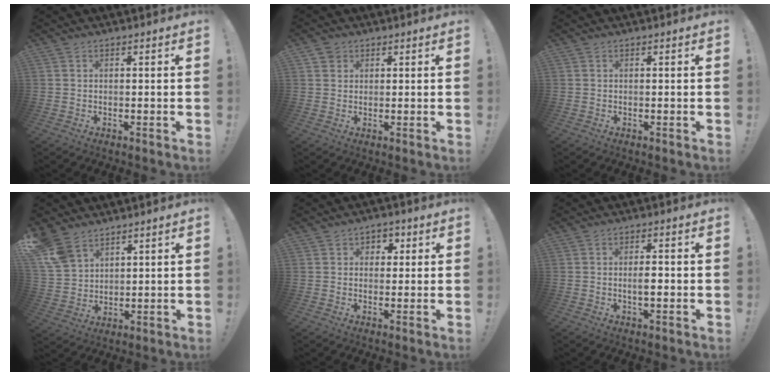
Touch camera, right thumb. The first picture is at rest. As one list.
[{"total": 2.4, "force": [1.5, 1.8, 0.4], "torque": [0.000, -0.006, 0.027]}, {"total": 0.0}, {"total": 9.3, "force": [6.8, 5.3, 3.6], "torque": [-0.073, -0.033, 0.137]}, {"total": 3.6, "force": [0.7, 3.4, 0.9], "torque": [-0.010, 0.001, 0.010]}, {"total": 3.2, "force": [-0.6, 0.9, 3.1], "torque": [-0.038, -0.002, -0.015]}]